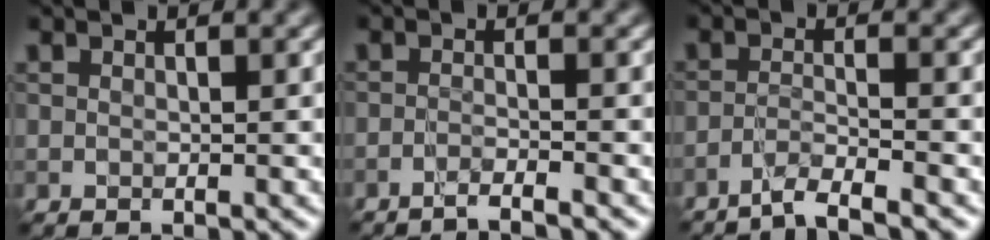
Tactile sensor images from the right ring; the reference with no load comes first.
{"total": 1.9, "force": [-1.6, 0.1, 1.1], "torque": [-0.010, -0.003, -0.043]}
{"total": 2.8, "force": [-2.4, 0.1, 1.5], "torque": [-0.021, 0.001, -0.061]}